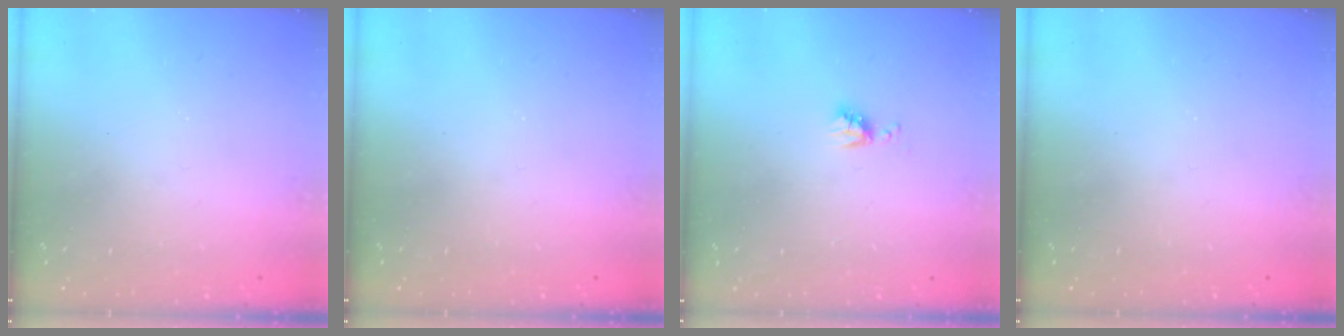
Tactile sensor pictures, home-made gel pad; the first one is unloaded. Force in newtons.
{"total": 0.0}
{"total": 4.1, "press": 4.0, "slide": 0.5}
{"total": 0.0}